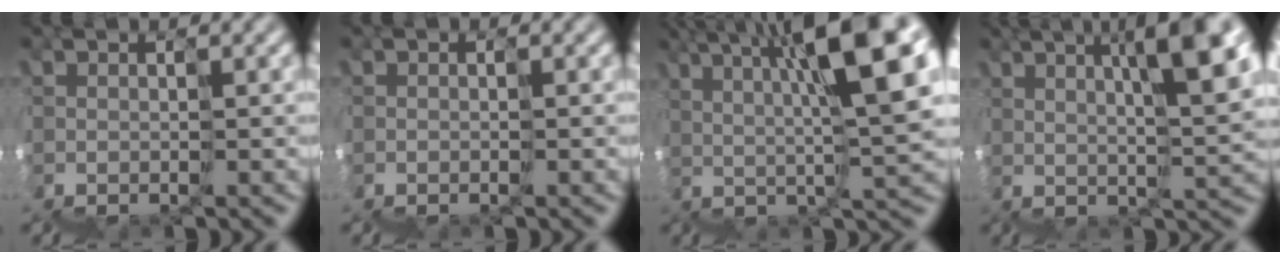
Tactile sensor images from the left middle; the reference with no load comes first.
{"total": 0.7, "force": [-0.5, 0.4, 0.2], "torque": [-0.013, -0.006, -0.004]}
{"total": 8.6, "force": [4.5, 0.6, 7.3], "torque": [-0.118, 0.039, 0.074]}
{"total": 7.3, "force": [4.0, 1.1, 5.9], "torque": [-0.072, 0.035, 0.064]}